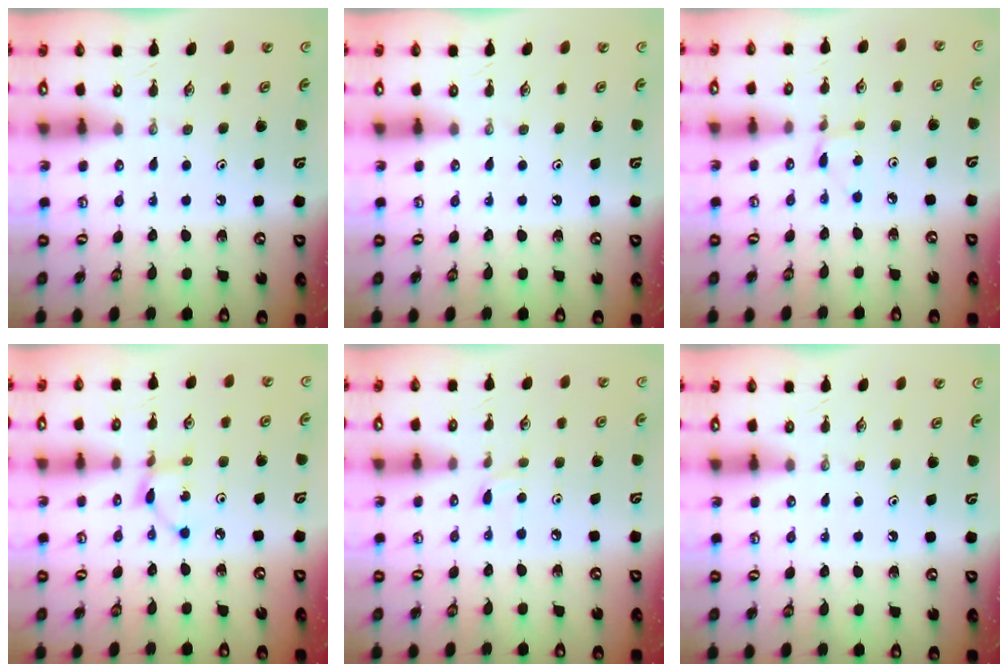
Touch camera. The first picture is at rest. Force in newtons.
{"total": 0.0}
{"total": 2.8, "press": 2.8, "slide": 0.4}
{"total": 2.9, "press": 2.9, "slide": 0.1}
{"total": 2.2, "press": 2.1, "slide": 0.3}
{"total": 0.0}